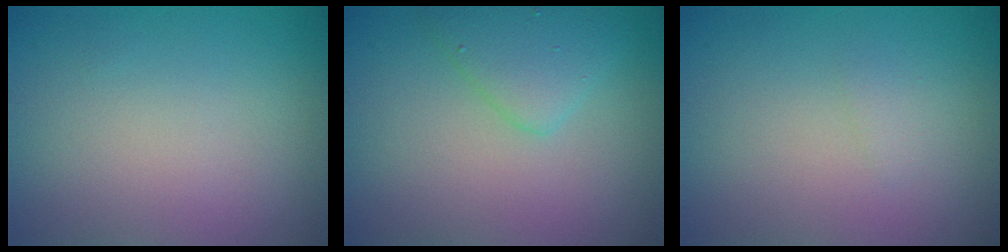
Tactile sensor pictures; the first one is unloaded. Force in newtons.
{"total": 2.8, "press": 2.8, "slide": 0.1}
{"total": 0.6, "press": 0.6, "slide": 0.0}